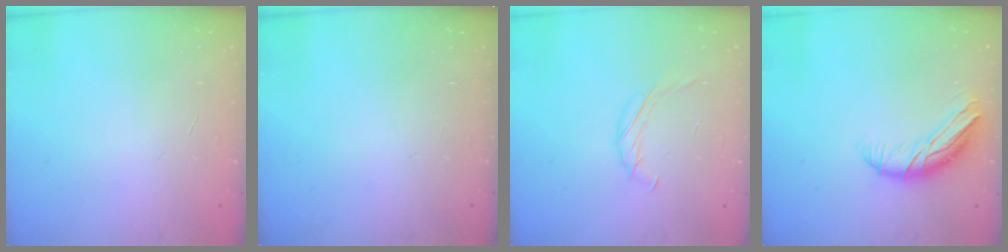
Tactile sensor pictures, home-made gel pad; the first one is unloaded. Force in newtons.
{"total": 0.0}
{"total": 7.1, "press": 7.0, "slide": 0.8}
{"total": 10.8, "press": 10.7, "slide": 0.7}